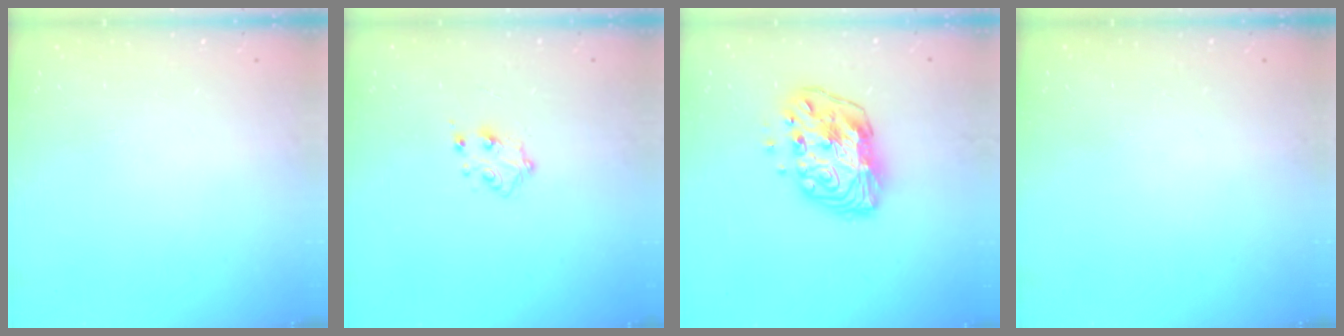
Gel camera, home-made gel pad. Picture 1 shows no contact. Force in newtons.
{"total": 4.8, "press": 4.8, "slide": 0.4}
{"total": 12.2, "press": 12.1, "slide": 1.1}
{"total": 0.0}